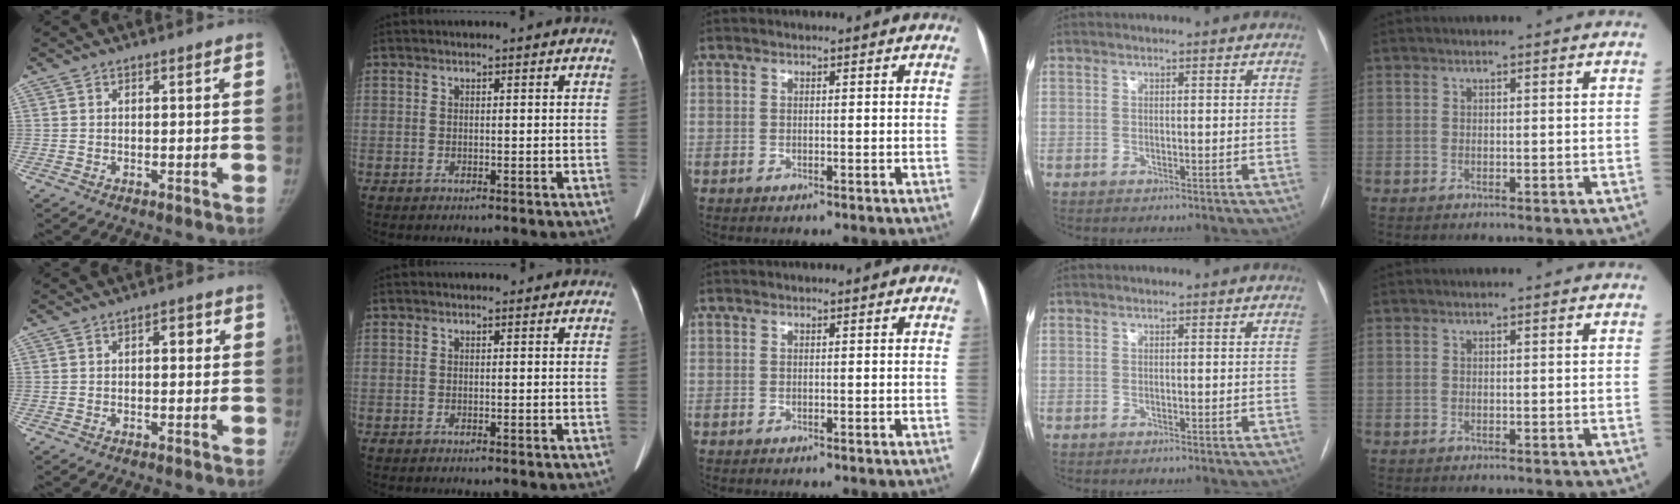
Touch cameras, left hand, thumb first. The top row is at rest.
{"thumb": {"total": 2.4, "force": [0.5, 1.4, 1.9], "torque": [-0.012, 0.005, 0.001]}, "index": {"total": 0.8, "force": [0.6, 0.4, 0.2], "torque": [-0.007, 0.004, 0.006]}}